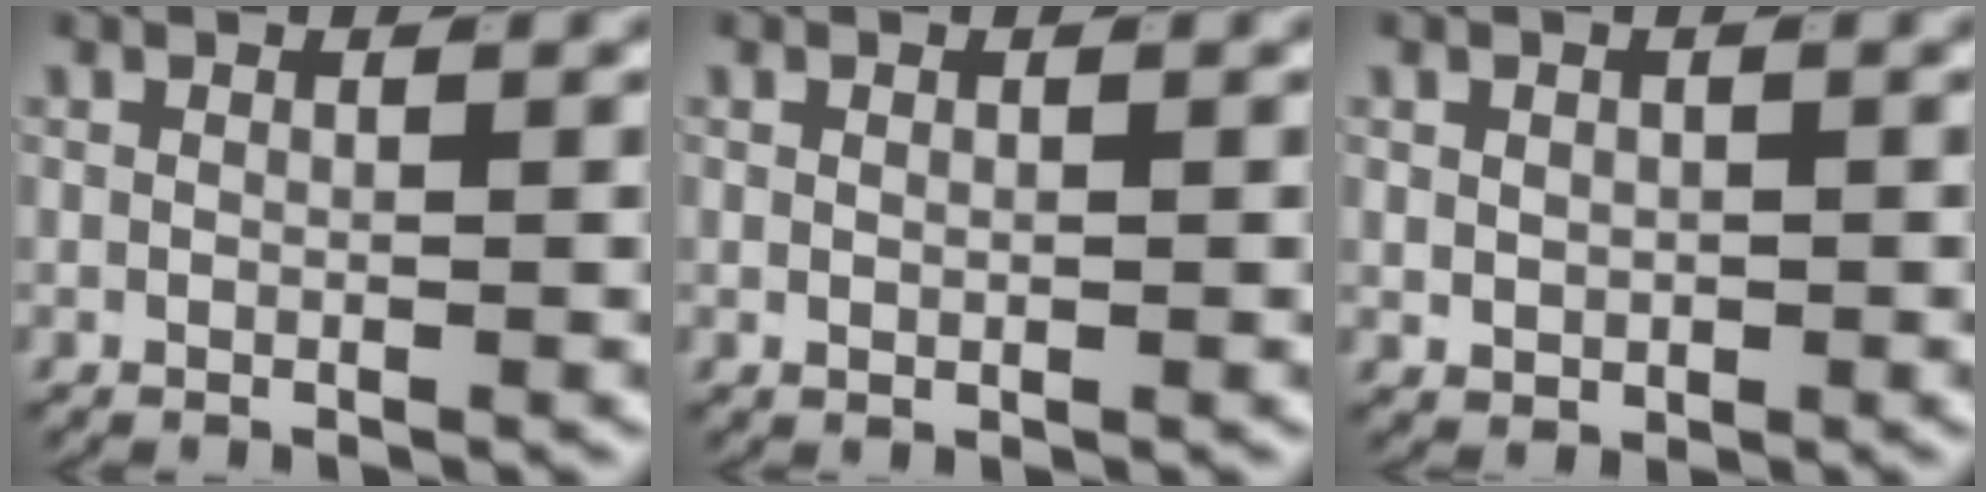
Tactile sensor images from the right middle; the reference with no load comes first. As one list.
[{"total": 0.5, "force": [0.2, 0.2, 0.4], "torque": [-0.011, -0.004, 0.009]}, {"total": 1.6, "force": [0.2, 1.3, 0.9], "torque": [-0.018, -0.006, 0.014]}]